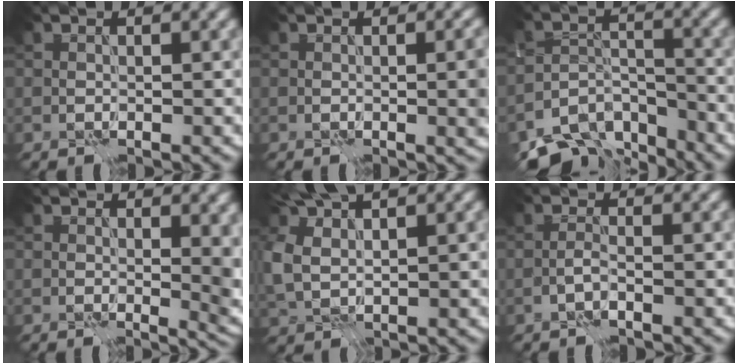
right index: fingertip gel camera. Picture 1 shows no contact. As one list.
[{"total": 2.2, "force": [-0.5, 0.4, 2.1], "torque": [-0.030, -0.002, -0.007]}, {"total": 7.8, "force": [-6.7, 3.0, 2.8], "torque": [-0.045, -0.014, -0.115]}, {"total": 5.9, "force": [-0.1, 2.7, 5.3], "torque": [-0.035, -0.006, -0.001]}, {"total": 5.3, "force": [2.7, 2.5, 3.9], "torque": [-0.103, 0.010, 0.053]}, {"total": 1.0, "force": [-0.8, -0.3, 0.6], "torque": [-0.014, 0.005, -0.018]}]